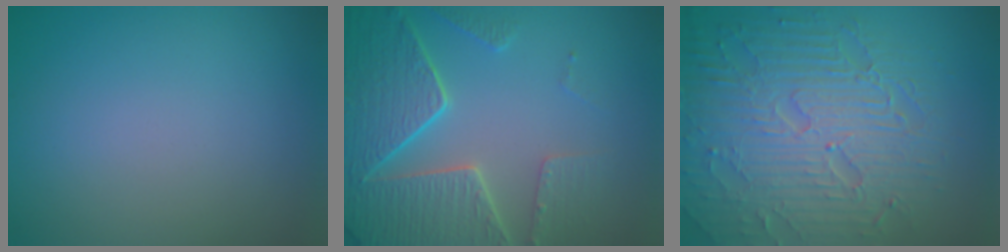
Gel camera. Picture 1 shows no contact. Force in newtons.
{"total": 7.2, "press": 5.7, "slide": 4.5}
{"total": 8.8, "press": 6.2, "slide": 6.1}